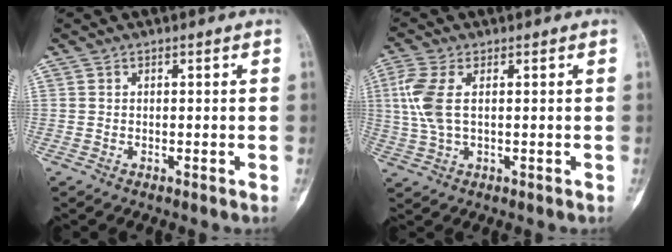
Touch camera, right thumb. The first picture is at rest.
{"total": 7.2, "force": [1.2, 3.4, 6.2], "torque": [-0.166, 0.007, 0.024]}